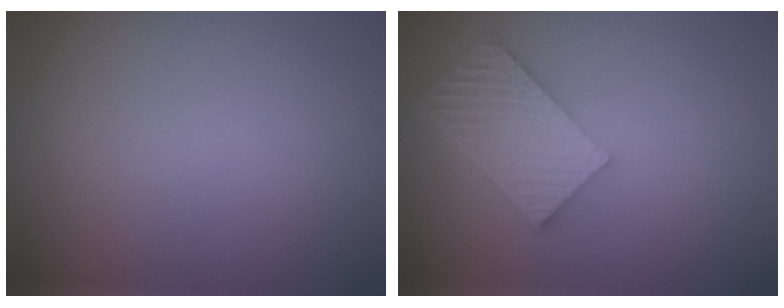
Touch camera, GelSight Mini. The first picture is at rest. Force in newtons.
{"total": 5.5, "press": 4.2, "slide": 3.7}